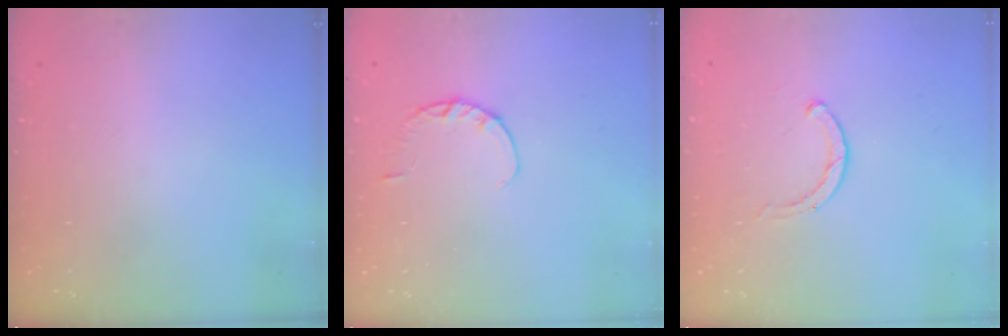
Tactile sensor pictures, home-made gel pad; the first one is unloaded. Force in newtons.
{"total": 2.9, "press": 2.8, "slide": 0.4}
{"total": 1.9, "press": 1.8, "slide": 0.3}